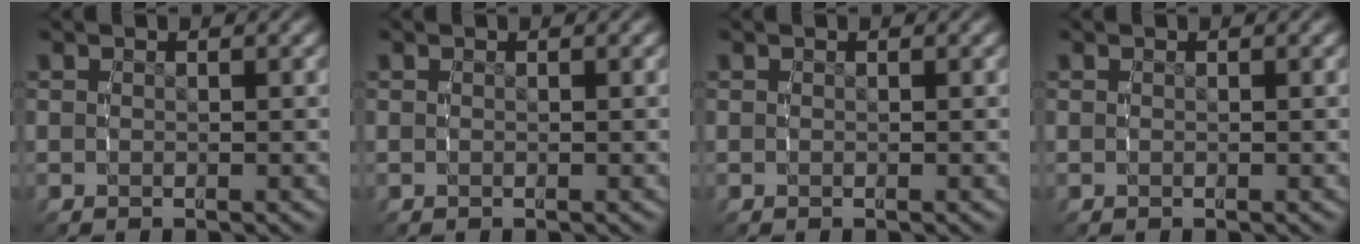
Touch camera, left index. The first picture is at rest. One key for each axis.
{"total": 0.0}
{"total": 0.0}
{"total": 0.0}